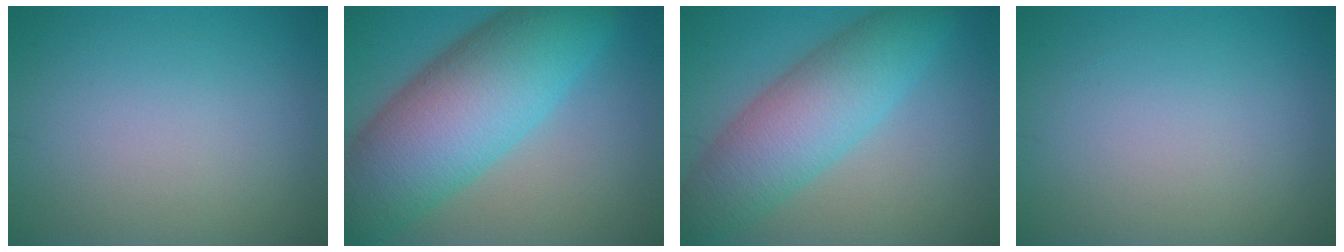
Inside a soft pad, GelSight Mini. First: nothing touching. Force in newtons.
{"total": 12.8, "press": 12.8, "slide": 0.2}
{"total": 7.9, "press": 7.9, "slide": 0.2}
{"total": 0.0}